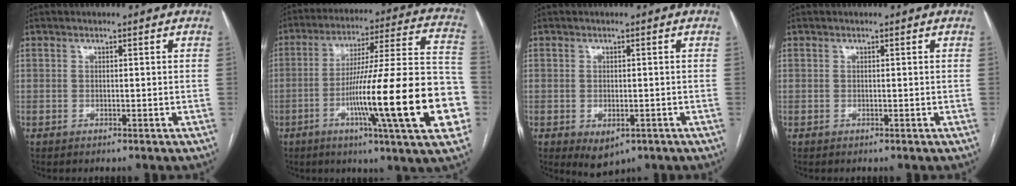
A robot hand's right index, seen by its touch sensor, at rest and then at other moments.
{"total": 25.8, "force": [-7.3, 1.0, 24.7], "torque": [-0.314, -0.001, -0.117]}
{"total": 3.8, "force": [-1.6, 2.3, 2.6], "torque": [-0.036, -0.005, -0.009]}
{"total": 0.0}